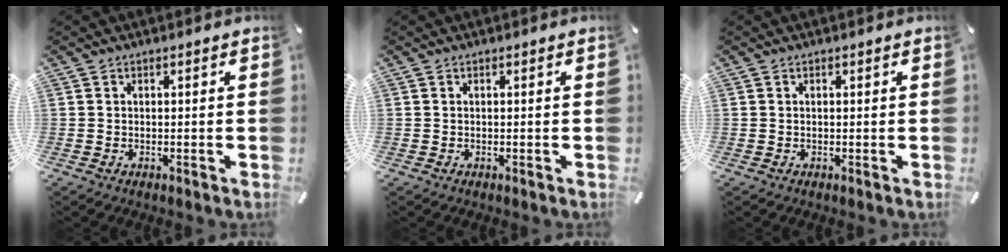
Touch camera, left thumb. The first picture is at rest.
{"total": 0.0}
{"total": 0.0}